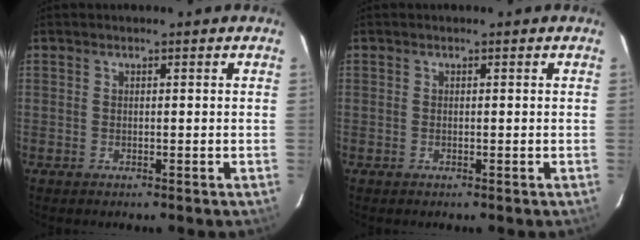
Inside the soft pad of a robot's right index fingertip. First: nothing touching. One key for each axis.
{"total": 0.0}